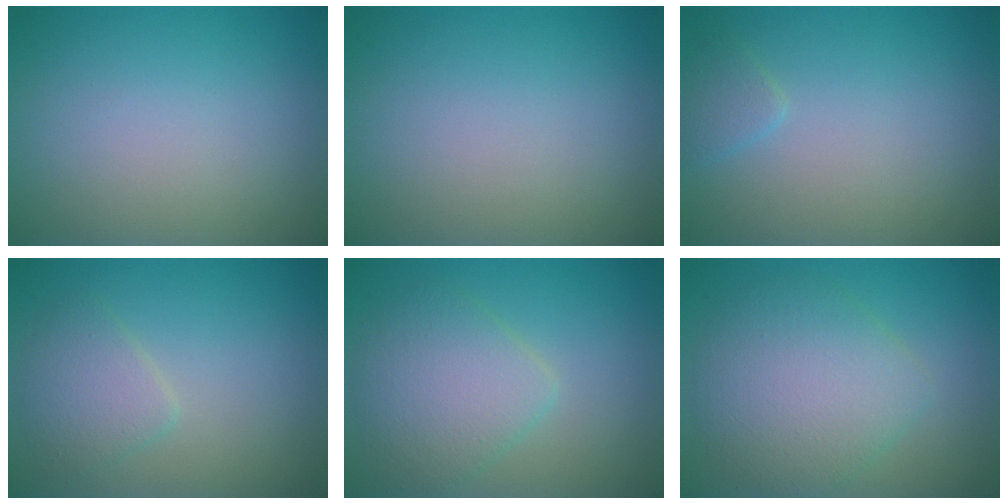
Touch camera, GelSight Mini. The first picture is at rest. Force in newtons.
{"total": 0.0}
{"total": 1.2, "press": 1.2, "slide": 0.1}
{"total": 2.6, "press": 2.6, "slide": 0.1}
{"total": 4.5, "press": 4.5, "slide": 0.1}
{"total": 5.8, "press": 5.8, "slide": 0.2}